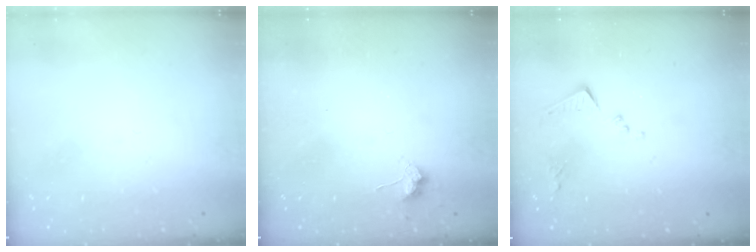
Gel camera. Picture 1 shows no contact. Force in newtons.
{"total": 7.3, "press": 7.2, "slide": 0.7}
{"total": 8.0, "press": 8.0, "slide": 0.1}